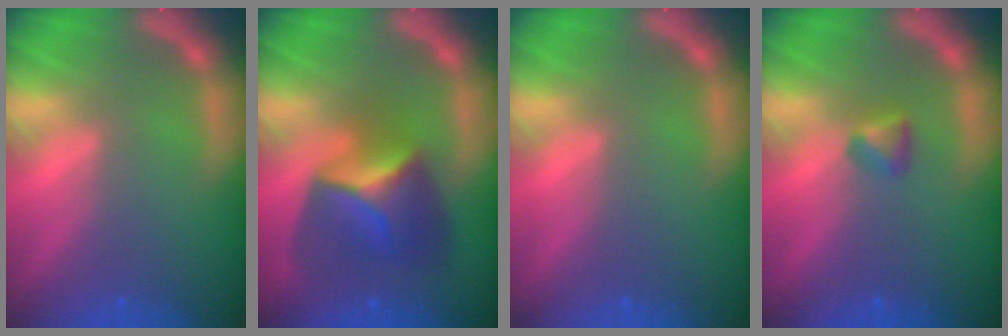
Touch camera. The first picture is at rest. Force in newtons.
{"total": 6.9}
{"total": 0.0}
{"total": 1.4}